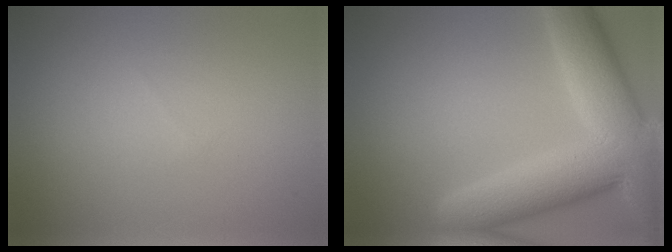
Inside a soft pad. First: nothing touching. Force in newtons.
{"total": 11.6, "press": 11.6, "slide": 0.6}